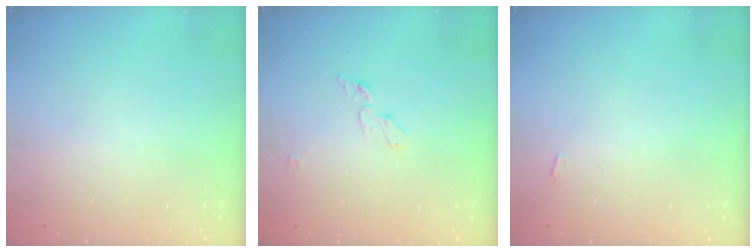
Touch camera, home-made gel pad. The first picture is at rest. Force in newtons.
{"total": 4.6, "press": 4.6, "slide": 0.4}
{"total": 2.8, "press": 2.8, "slide": 0.3}